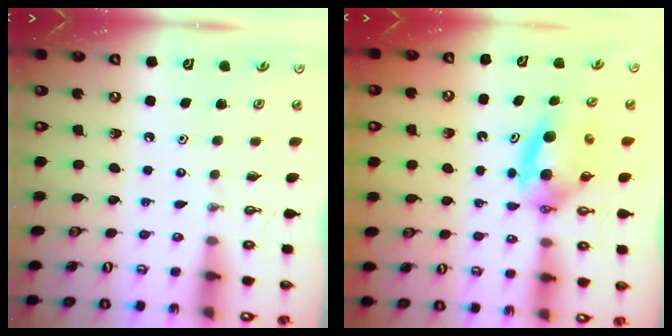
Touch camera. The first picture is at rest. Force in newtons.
{"total": 7.0, "press": 6.3, "slide": 3.0}